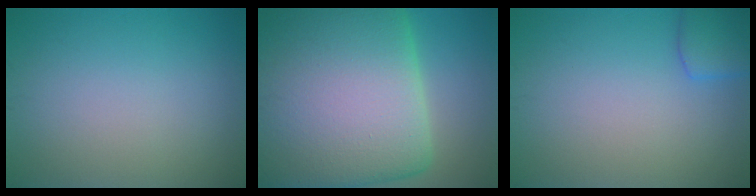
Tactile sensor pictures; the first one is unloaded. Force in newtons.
{"total": 24.4, "press": 24.3, "slide": 0.7}
{"total": 2.7, "press": 2.7, "slide": 0.1}